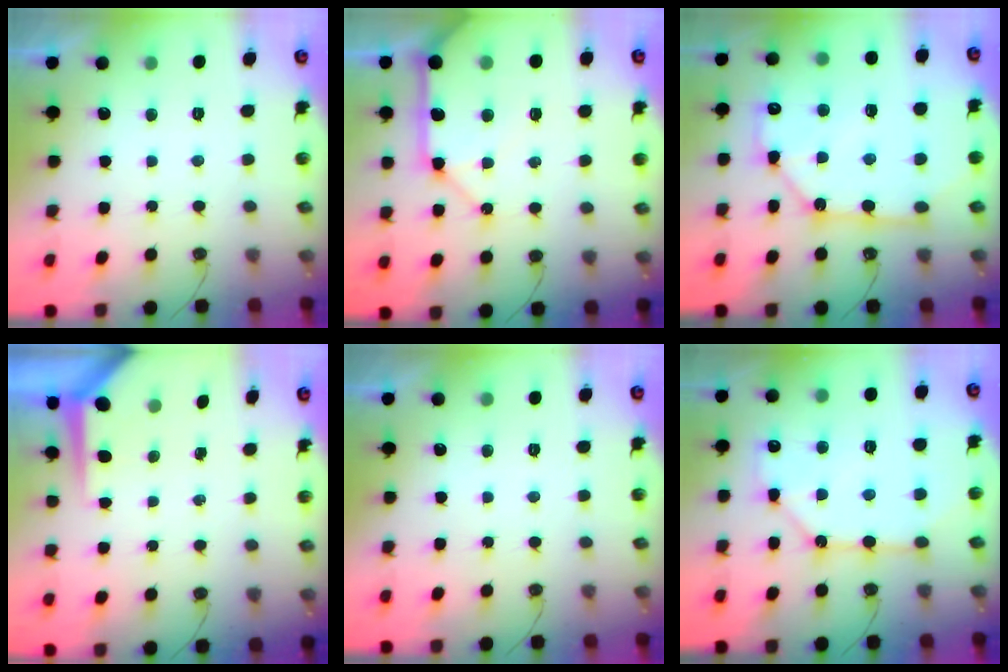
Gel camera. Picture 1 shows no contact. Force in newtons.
{"total": 14.4, "press": 14.3, "slide": 2.1}
{"total": 14.4, "press": 14.4, "slide": 1.0}
{"total": 5.7, "press": 5.7, "slide": 0.5}
{"total": 0.0}
{"total": 13.2, "press": 13.1, "slide": 0.9}